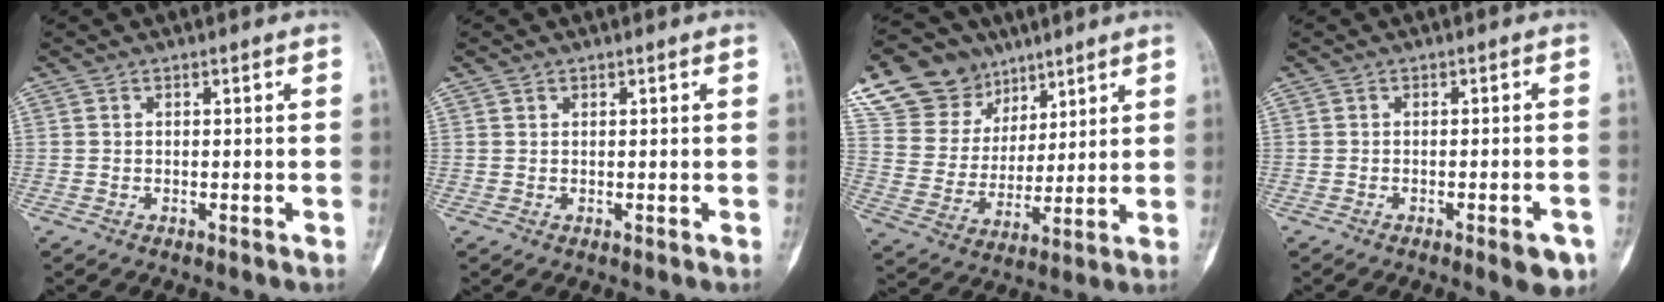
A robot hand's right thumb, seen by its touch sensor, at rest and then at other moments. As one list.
[{"total": 0.5, "force": [0.3, 0.4, 0.1], "torque": [0.002, -0.002, 0.004]}, {"total": 16.6, "force": [10.6, 11.9, 4.4], "torque": [-0.048, -0.028, 0.208]}, {"total": 4.8, "force": [-2.5, 1.3, 3.9], "torque": [-0.040, 0.007, -0.026]}]